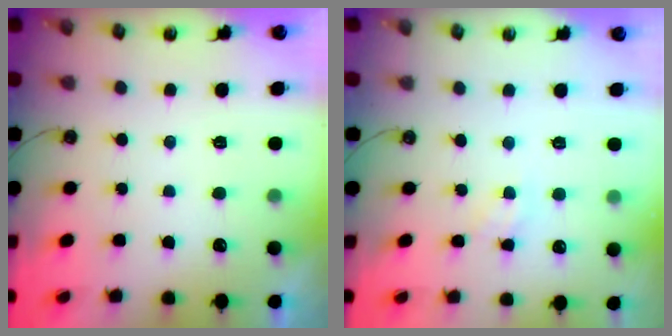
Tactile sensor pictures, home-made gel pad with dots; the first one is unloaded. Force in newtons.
{"total": 2.2, "press": 2.2, "slide": 0.2}